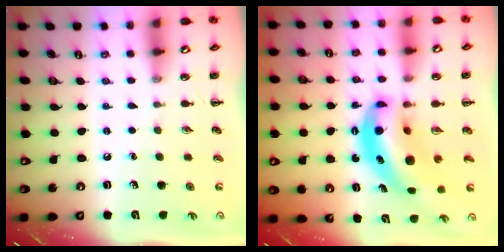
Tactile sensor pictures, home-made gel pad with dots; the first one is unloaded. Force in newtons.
{"total": 10.7, "press": 10.4, "slide": 2.3}